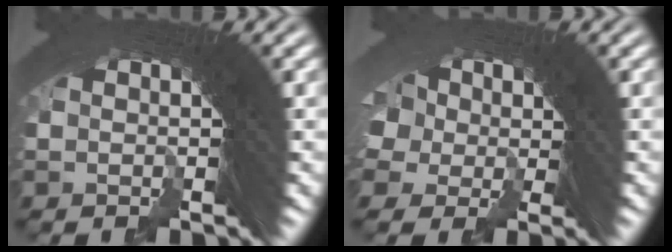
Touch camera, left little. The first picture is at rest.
{"total": 4.2, "force": [-0.5, 3.6, 2.0], "torque": [-0.061, -0.022, 0.004]}